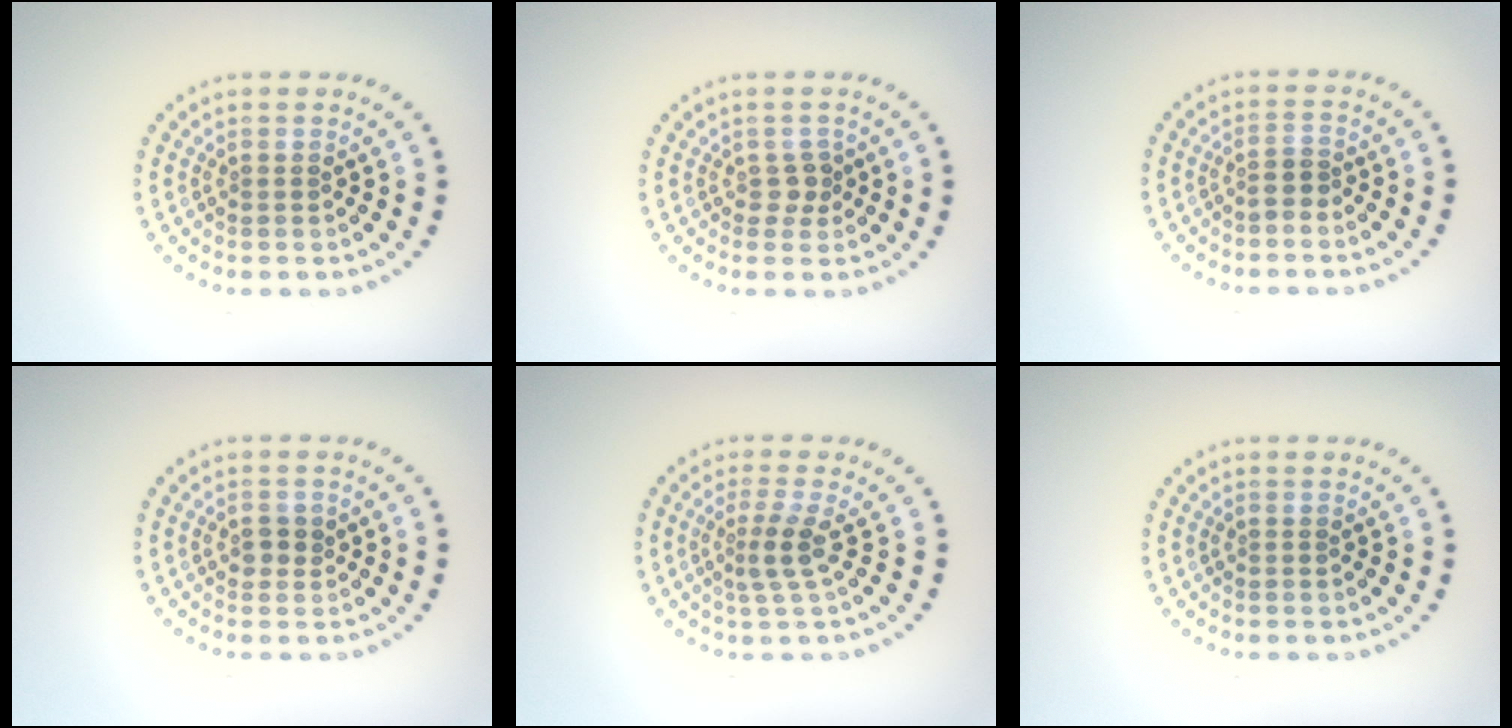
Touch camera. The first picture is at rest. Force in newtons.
{"total": 1.3, "press": 1.0, "slide": 0.8}
{"total": 1.1, "press": 0.9, "slide": 0.7}
{"total": 1.3, "press": 1.3, "slide": 0.4}
{"total": 2.5, "press": 1.7, "slide": 1.8}
{"total": 0.0}